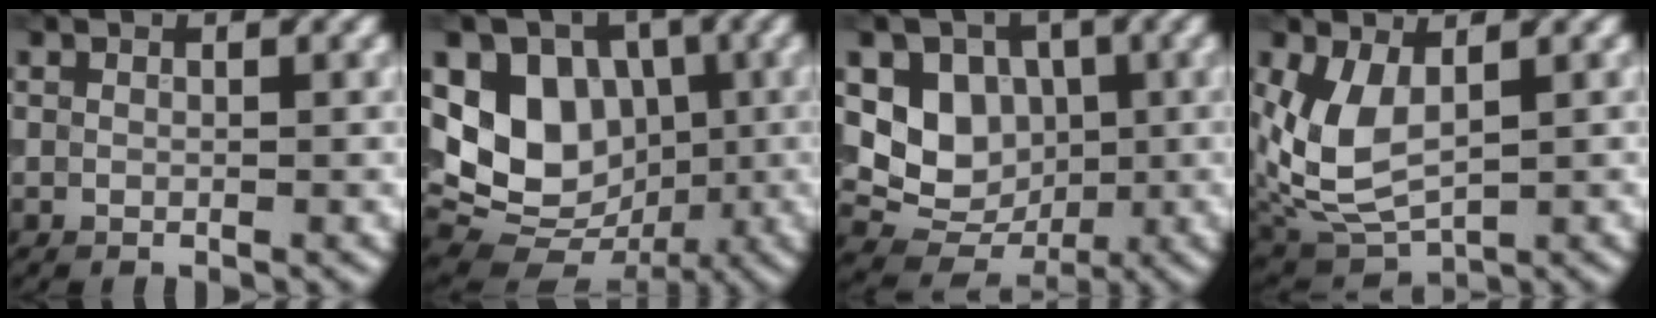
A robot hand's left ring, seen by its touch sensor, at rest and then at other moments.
{"total": 9.0, "force": [0.7, 7.3, 5.2], "torque": [-0.092, -0.014, 0.010]}
{"total": 6.4, "force": [0.8, 5.5, 3.3], "torque": [-0.050, -0.011, 0.009]}
{"total": 5.8, "force": [0.9, 3.4, 4.6], "torque": [-0.116, -0.010, 0.024]}